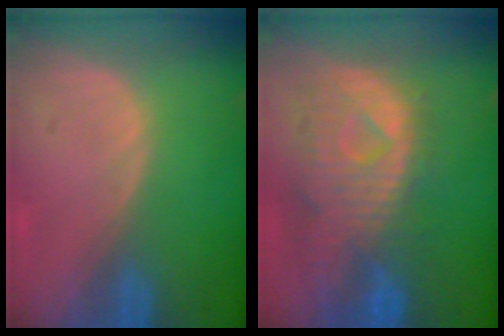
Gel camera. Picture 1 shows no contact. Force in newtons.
{"total": 11.4, "press": 9.9, "slide": 5.7}